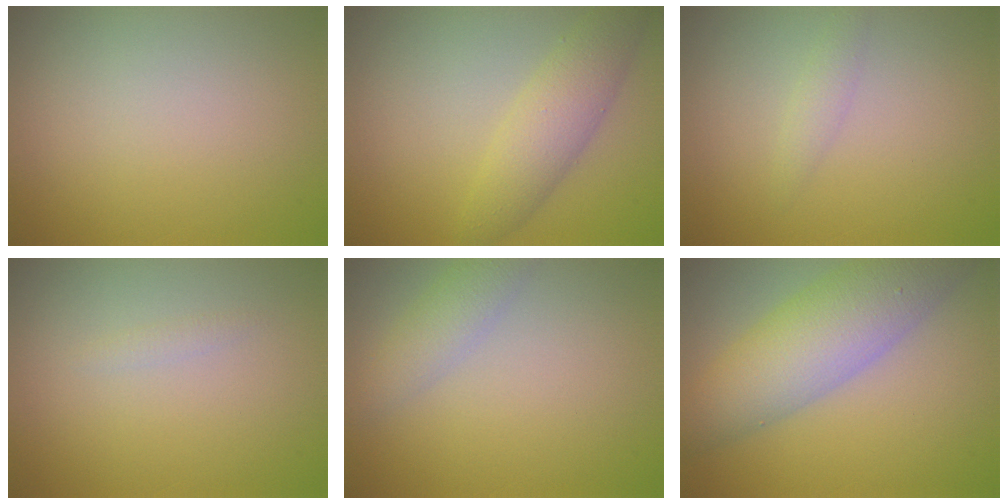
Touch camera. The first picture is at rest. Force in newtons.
{"total": 3.8, "press": 3.8, "slide": 0.1}
{"total": 1.2, "press": 1.2, "slide": 0.0}
{"total": 0.5, "press": 0.5, "slide": 0.0}
{"total": 2.3, "press": 2.3, "slide": 0.0}
{"total": 7.3, "press": 7.3, "slide": 0.3}